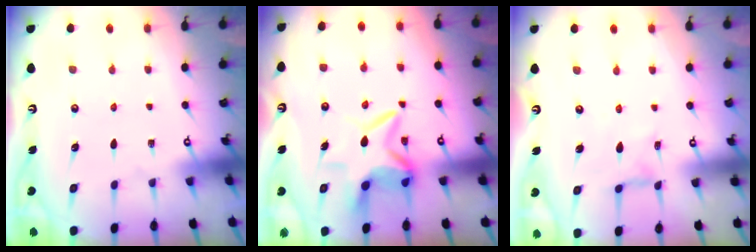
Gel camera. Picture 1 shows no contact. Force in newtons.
{"total": 7.9, "press": 7.7, "slide": 1.9}
{"total": 2.8, "press": 2.8, "slide": 0.4}